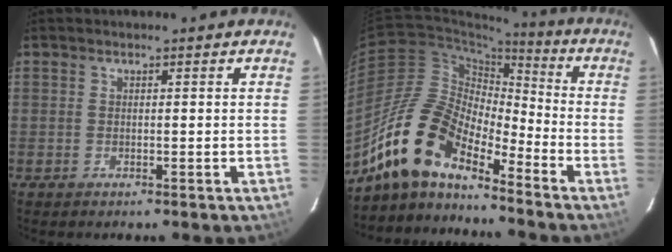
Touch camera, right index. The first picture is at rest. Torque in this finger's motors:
{"motor_torque": [0.72, -0.78, 1.05, 0.21]}